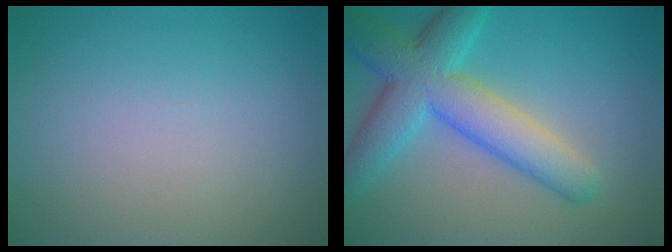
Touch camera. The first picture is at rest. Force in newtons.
{"total": 7.5, "press": 7.5, "slide": 0.2}